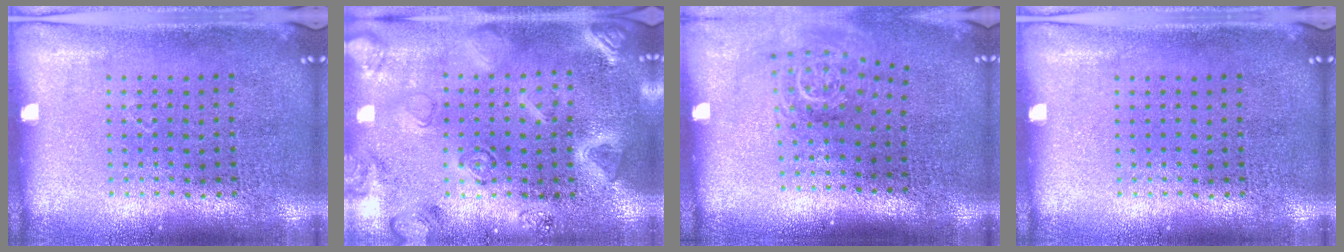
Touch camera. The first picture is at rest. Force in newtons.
{"total": 2.9, "press": 2.9, "slide": 0.5}
{"total": 1.8, "press": 1.2, "slide": 1.3}
{"total": 0.0}